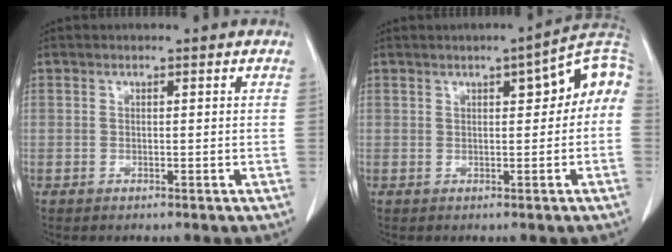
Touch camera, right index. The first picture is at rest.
{"total": 7.7, "force": [1.2, 2.1, 7.3], "torque": [-0.087, 0.034, 0.009]}